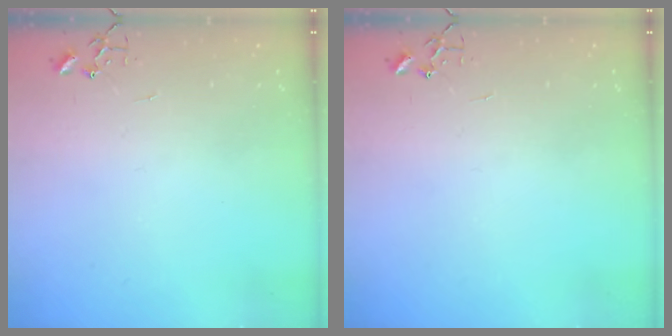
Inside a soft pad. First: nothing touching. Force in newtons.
{"total": 0.0}